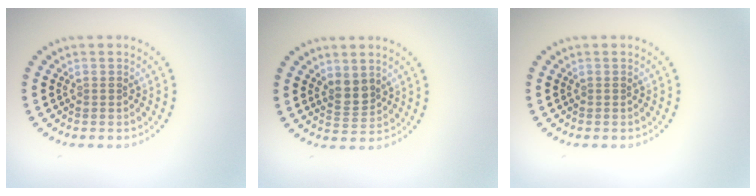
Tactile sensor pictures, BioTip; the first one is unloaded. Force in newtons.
{"total": 2.0, "press": 1.8, "slide": 1.0}
{"total": 0.0}